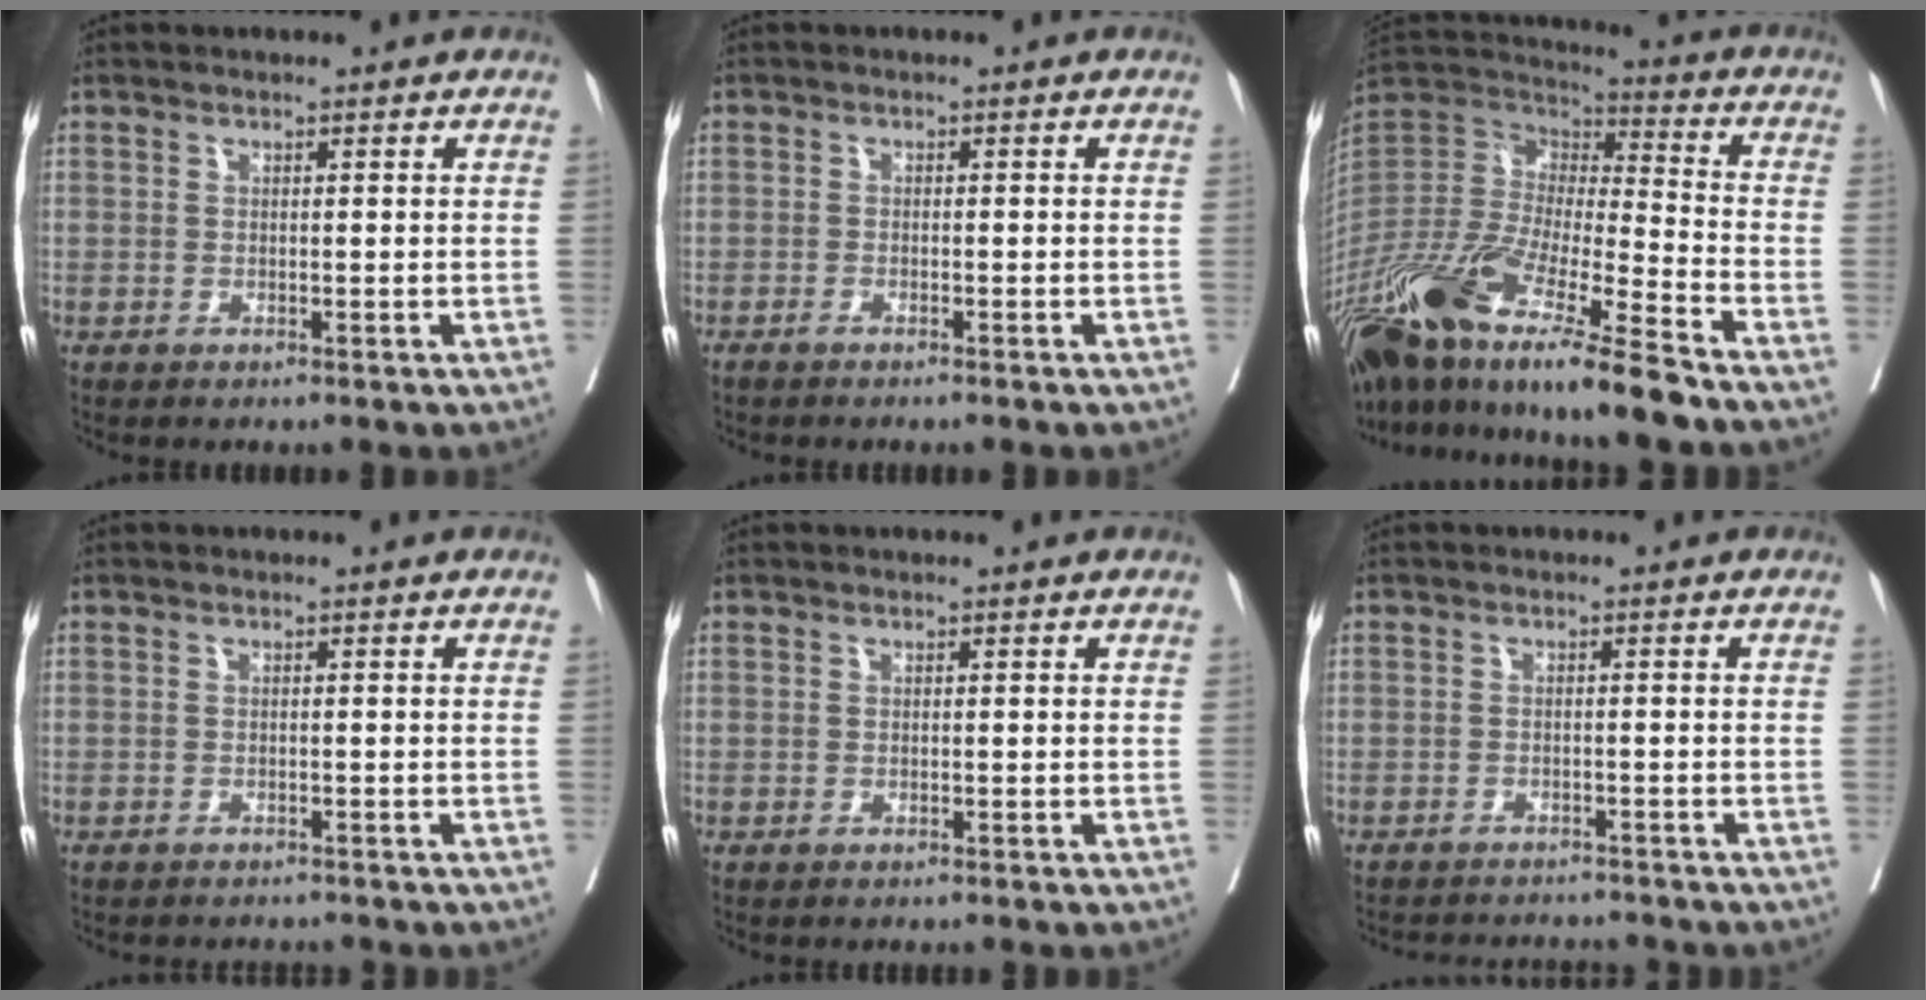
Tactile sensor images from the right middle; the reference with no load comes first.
{"total": 1.7, "force": [-1.5, 0.1, 0.8], "torque": [-0.013, -0.002, -0.020]}
{"total": 25.5, "force": [-17.7, 2.6, 18.1], "torque": [-0.376, -0.064, -0.332]}
{"total": 4.3, "force": [-4.2, 0.7, 0.6], "torque": [-0.001, -0.007, -0.053]}
{"total": 2.0, "force": [-1.8, 0.2, 0.7], "torque": [-0.011, -0.001, -0.023]}
{"total": 7.9, "force": [-7.7, 1.2, 1.2], "torque": [-0.016, 0.003, -0.099]}